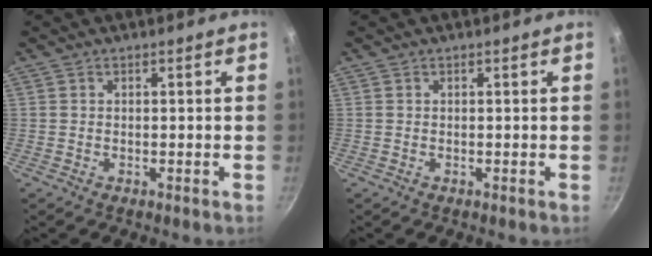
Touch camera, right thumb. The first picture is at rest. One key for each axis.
{"total": 0.0}